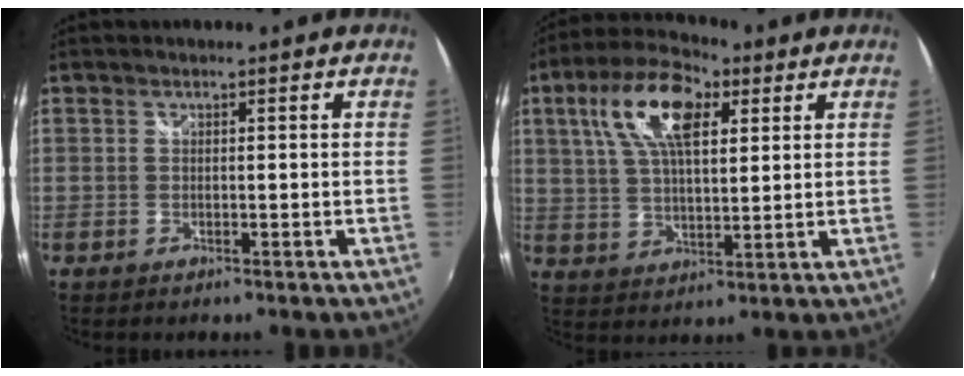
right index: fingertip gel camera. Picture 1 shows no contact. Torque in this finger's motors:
{"motor_torque": [1.28, 0.85, 0.76, 0.13]}